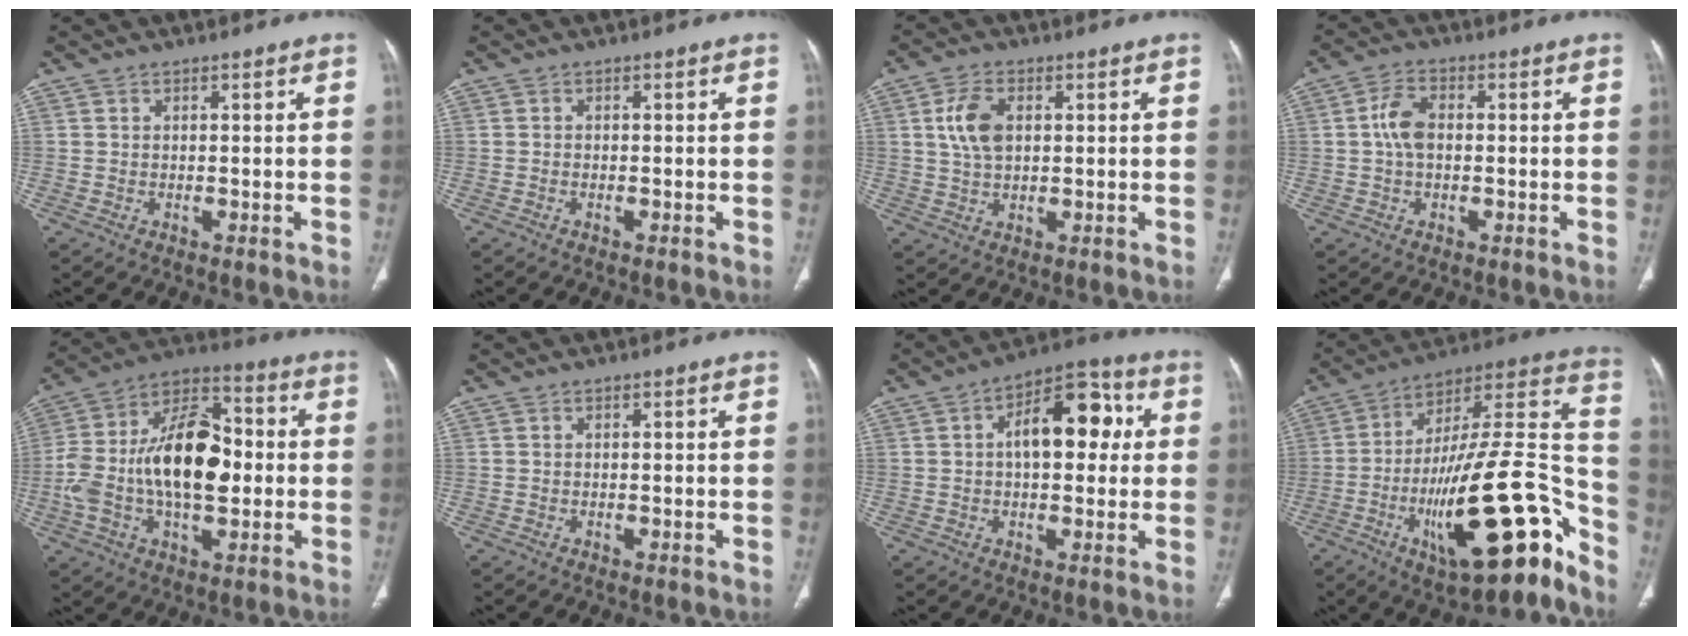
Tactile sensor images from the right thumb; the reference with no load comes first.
{"total": 0.0}
{"total": 6.6, "force": [1.5, 3.9, 5.1], "torque": [-0.101, 0.000, 0.029]}
{"total": 5.1, "force": [0.2, 3.1, 4.1], "torque": [-0.084, 0.012, -0.002]}
{"total": 22.6, "force": [-1.1, 12.4, 18.9], "torque": [-0.337, 0.033, -0.019]}
{"total": 0.0}
{"total": 13.2, "force": [2.2, 7.3, 10.8], "torque": [-0.125, 0.028, 0.024]}
{"total": 29.1, "force": [-13.9, 9.3, 23.8], "torque": [-0.317, 0.092, -0.214]}